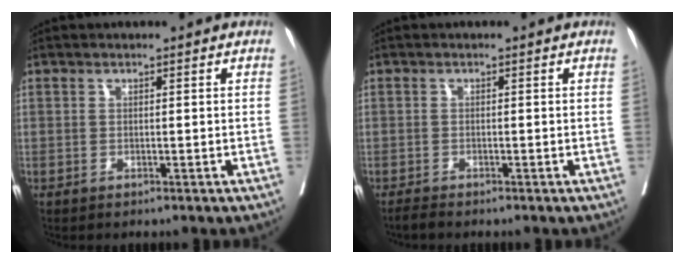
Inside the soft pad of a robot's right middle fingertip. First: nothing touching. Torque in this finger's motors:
{"motor_torque": [0.20, -0.16, 0.04, 0.00]}